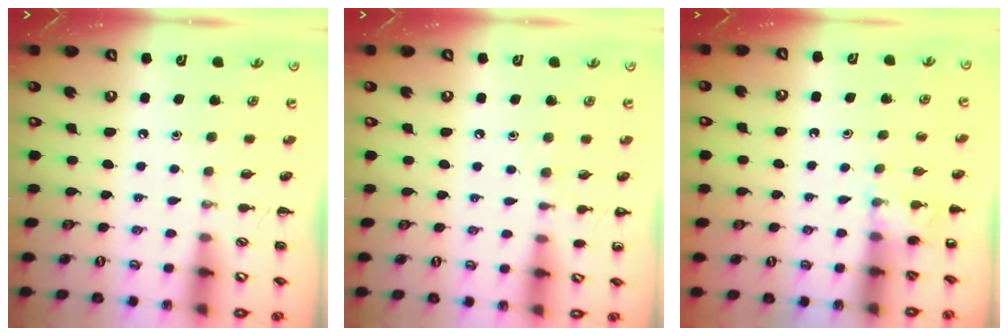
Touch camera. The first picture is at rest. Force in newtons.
{"total": 5.1, "press": 4.8, "slide": 1.7}
{"total": 4.2, "press": 4.0, "slide": 1.4}